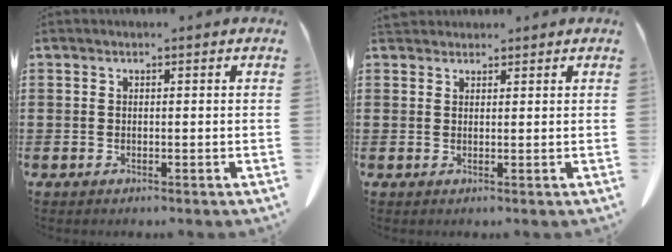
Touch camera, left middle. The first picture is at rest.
{"total": 1.8, "force": [1.7, 0.7, 0.2], "torque": [-0.011, 0.003, 0.034]}